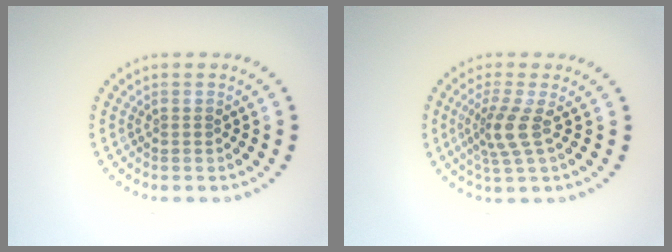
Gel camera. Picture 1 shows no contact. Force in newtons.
{"total": 2.9, "press": 2.0, "slide": 2.0}